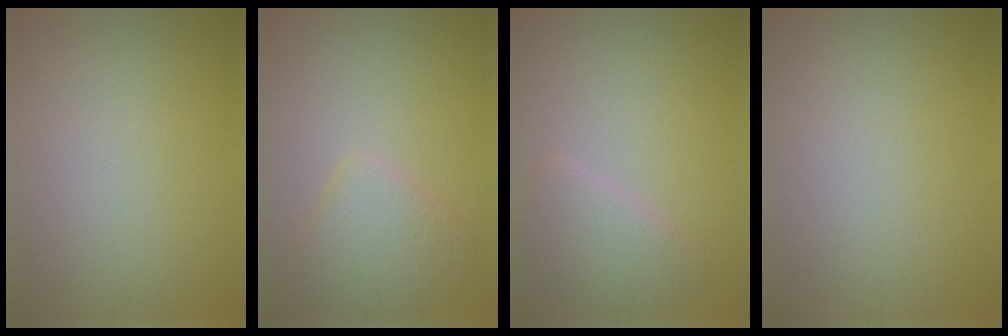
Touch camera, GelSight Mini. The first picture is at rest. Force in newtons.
{"total": 3.4, "press": 3.4, "slide": 0.3}
{"total": 2.9, "press": 2.8, "slide": 0.4}
{"total": 0.0}